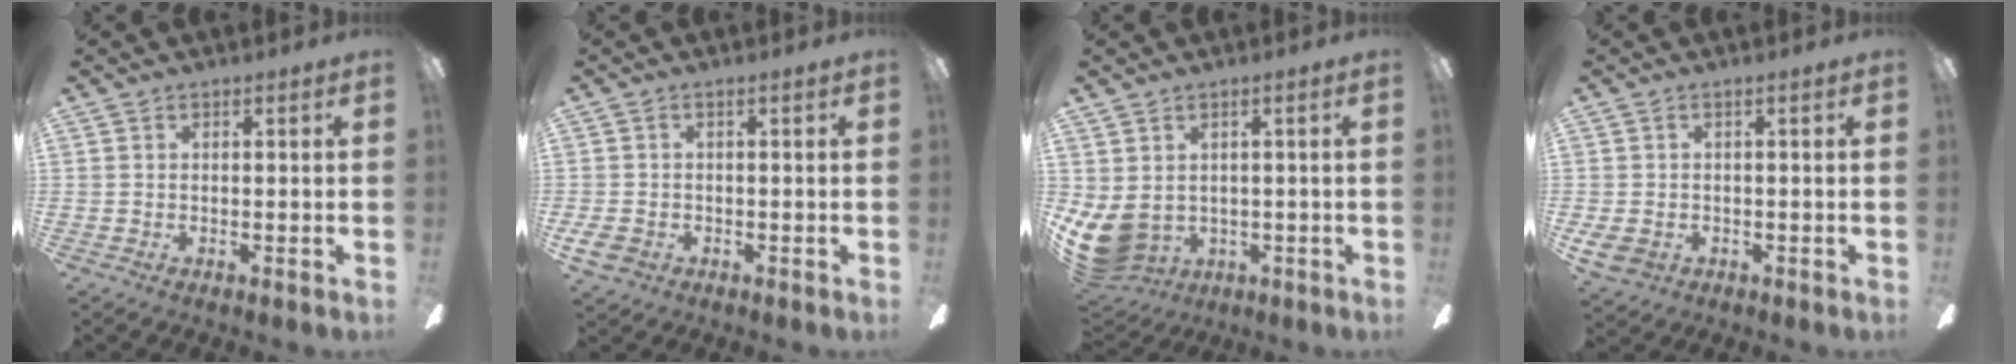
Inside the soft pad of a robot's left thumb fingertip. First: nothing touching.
{"total": 3.6, "force": [-1.5, 2.3, 2.3], "torque": [-0.055, 0.004, -0.031]}
{"total": 7.8, "force": [-0.9, 5.9, 5.0], "torque": [-0.134, -0.011, -0.012]}
{"total": 3.7, "force": [-1.1, 2.5, 2.5], "torque": [-0.060, 0.005, -0.024]}